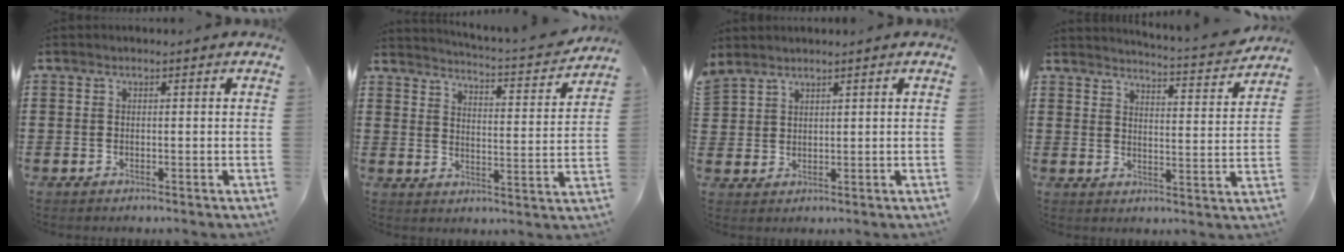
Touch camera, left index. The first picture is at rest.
{"total": 3.2, "force": [3.0, -0.5, 0.9], "torque": [-0.031, -0.036, 0.040]}
{"total": 2.6, "force": [2.3, 1.2, -0.2], "torque": [-0.006, 0.000, 0.047]}
{"total": 4.0, "force": [3.8, -0.5, 1.0], "torque": [-0.031, -0.034, 0.060]}